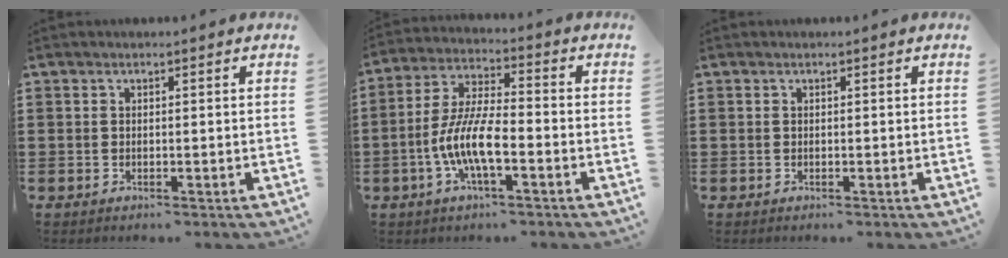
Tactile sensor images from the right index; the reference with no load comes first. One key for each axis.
{"total": 8.9, "fx": -3.1, "fy": 2.6, "fz": 8.0, "tx": -0.181, "ty": -0.009, "tz": -0.064}
{"total": 0.0}